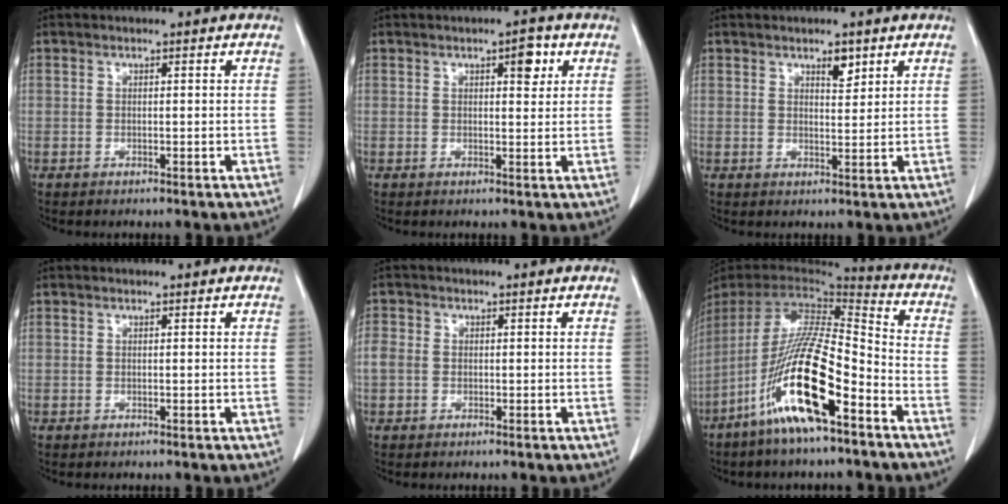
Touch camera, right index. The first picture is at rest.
{"total": 3.3, "force": [1.5, 1.2, 2.6], "torque": [-0.034, 0.001, 0.020]}
{"total": 2.6, "force": [1.7, 0.9, 1.7], "torque": [-0.028, -0.006, 0.030]}
{"total": 0.0}
{"total": 2.5, "force": [-0.2, 2.1, 1.2], "torque": [-0.036, 0.014, -0.003]}
{"total": 19.7, "force": [-10.2, 2.9, 16.6], "torque": [-0.352, -0.034, -0.194]}